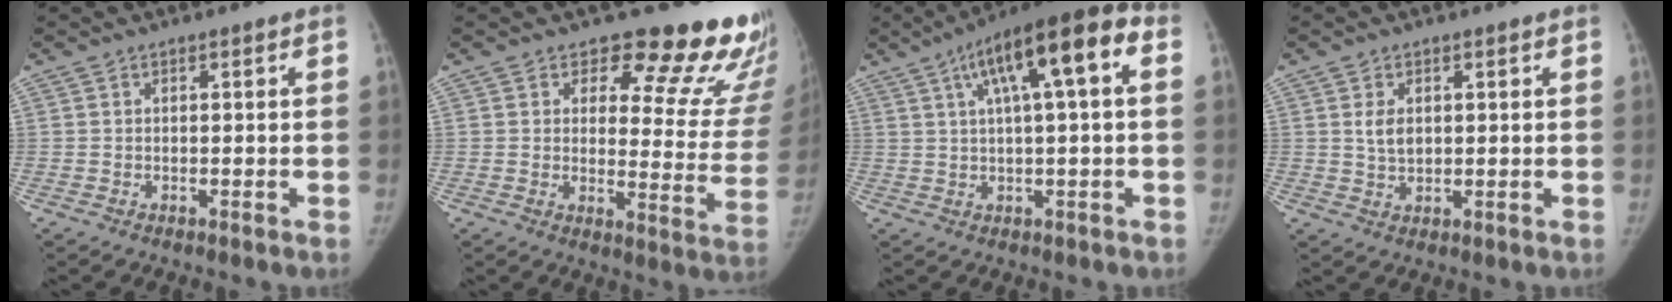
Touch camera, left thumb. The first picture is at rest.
{"total": 18.1, "force": [15.5, 6.9, 6.3], "torque": [-0.005, -0.130, 0.164]}
{"total": 15.0, "force": [4.5, 3.7, 13.9], "torque": [-0.217, 0.034, 0.063]}
{"total": 3.5, "force": [0.9, 2.3, 2.5], "torque": [-0.034, -0.006, 0.020]}